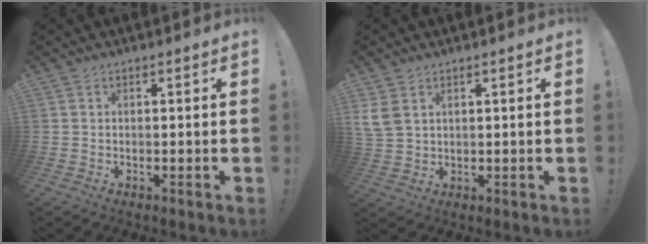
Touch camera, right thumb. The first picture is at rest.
{"total": 5.6, "force": [2.6, 3.7, 3.3], "torque": [-0.077, -0.008, 0.052]}